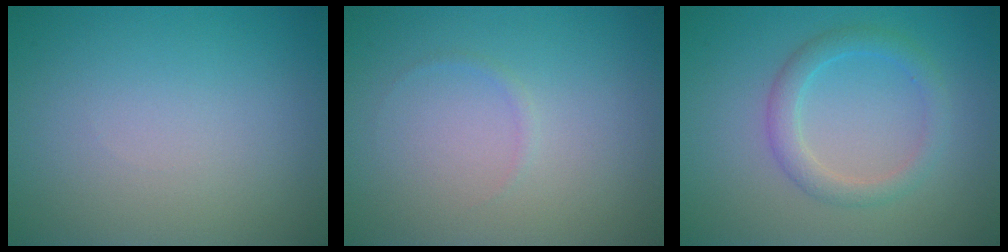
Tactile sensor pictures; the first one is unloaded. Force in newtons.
{"total": 1.2, "press": 1.2, "slide": 0.2}
{"total": 2.6, "press": 2.6, "slide": 0.1}